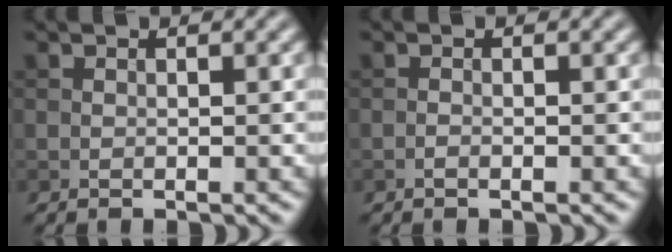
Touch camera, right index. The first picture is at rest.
{"total": 0.6, "force": [-0.4, 0.1, 0.5], "torque": [-0.009, -0.001, -0.008]}